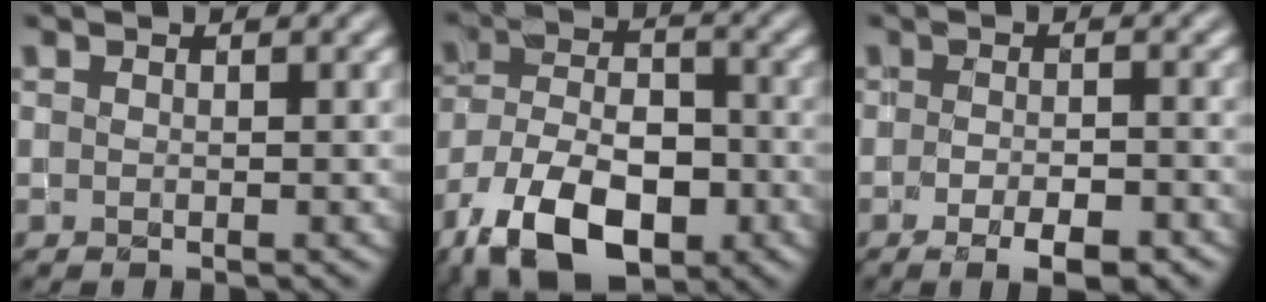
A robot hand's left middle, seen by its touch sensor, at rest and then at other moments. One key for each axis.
{"total": 11.6, "fx": -6.8, "fy": 6.0, "fz": 7.3, "tx": -0.152, "ty": -0.013, "tz": -0.123}
{"total": 3.8, "fx": -2.1, "fy": 1.2, "fz": 2.9, "tx": -0.049, "ty": -0.003, "tz": -0.028}